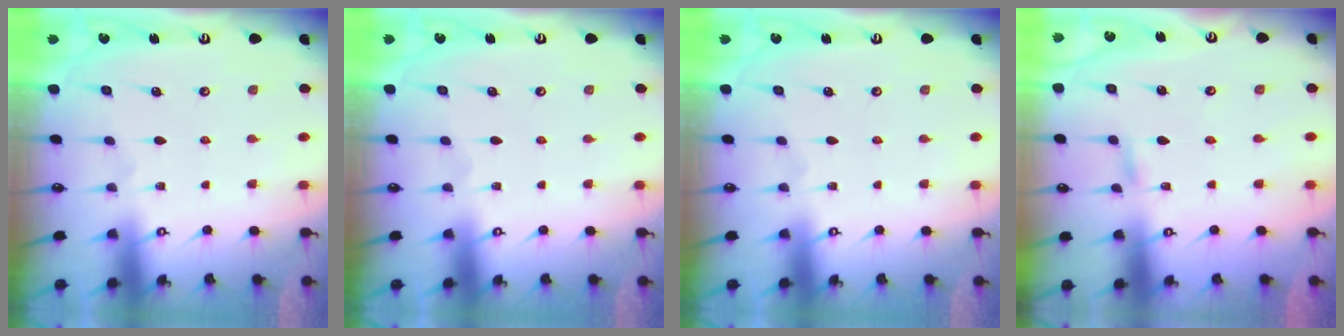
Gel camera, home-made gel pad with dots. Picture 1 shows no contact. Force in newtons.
{"total": 0.0}
{"total": 0.0}
{"total": 1.4, "press": 1.4, "slide": 0.0}